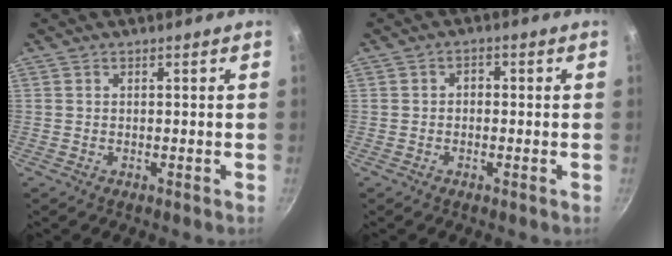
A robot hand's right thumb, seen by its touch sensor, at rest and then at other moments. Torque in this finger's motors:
{"motor_torque": [-0.40, 0.24, -0.05, 0.10, 0.06]}